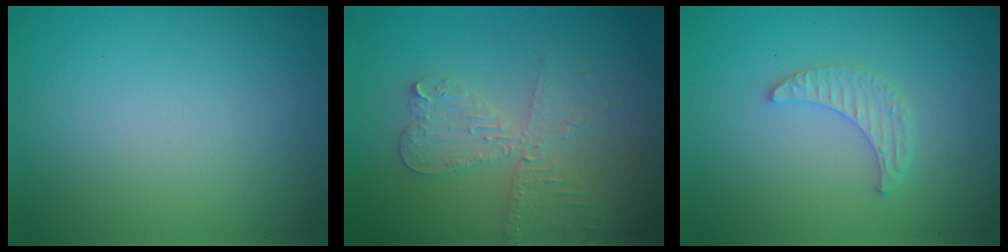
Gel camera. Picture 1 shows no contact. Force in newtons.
{"total": 3.9, "press": 3.3, "slide": 2.1}
{"total": 2.0, "press": 1.9, "slide": 0.5}